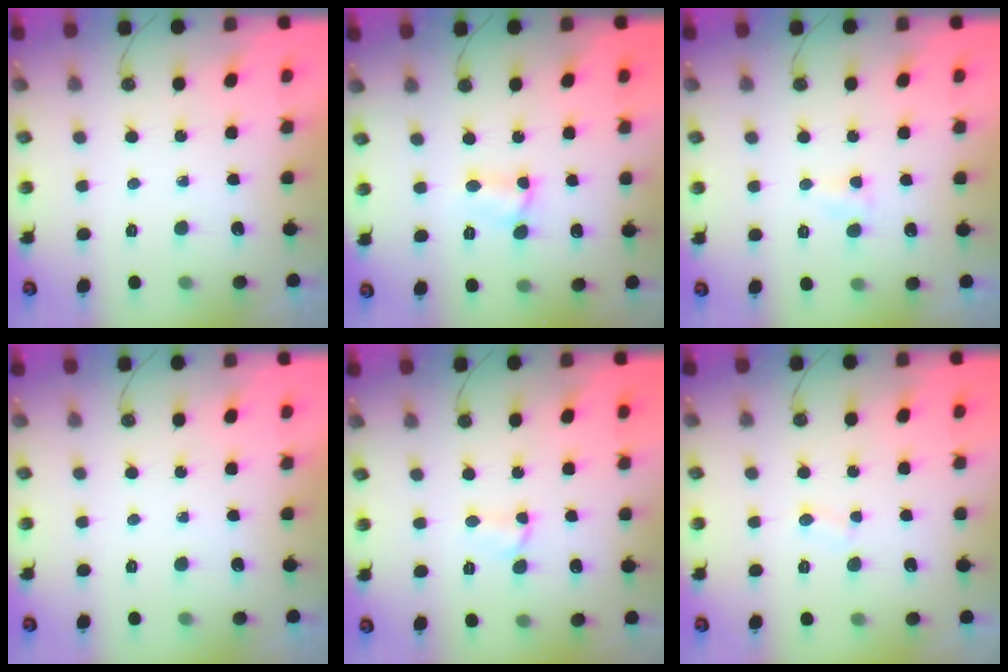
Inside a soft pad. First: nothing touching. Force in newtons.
{"total": 2.8, "press": 2.8, "slide": 0.3}
{"total": 3.0, "press": 3.0, "slide": 0.3}
{"total": 0.0}
{"total": 1.9, "press": 1.9, "slide": 0.3}
{"total": 1.8, "press": 1.8, "slide": 0.2}